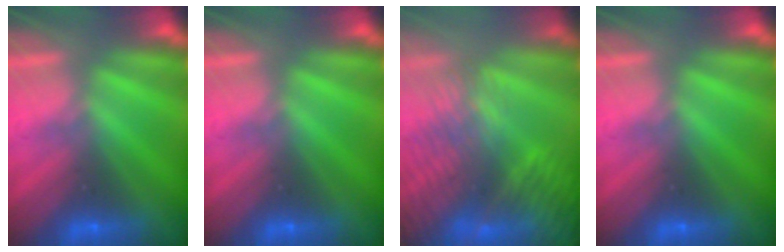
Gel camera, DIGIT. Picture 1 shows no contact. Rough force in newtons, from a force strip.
{"total": 0.0}
{"total": 6.9}
{"total": 0.0}